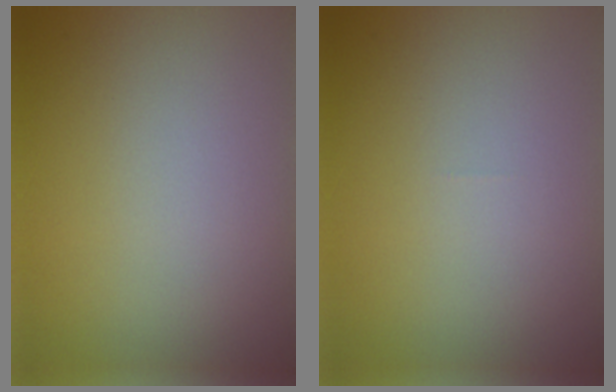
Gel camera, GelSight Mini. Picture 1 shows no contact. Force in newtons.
{"total": 0.0}